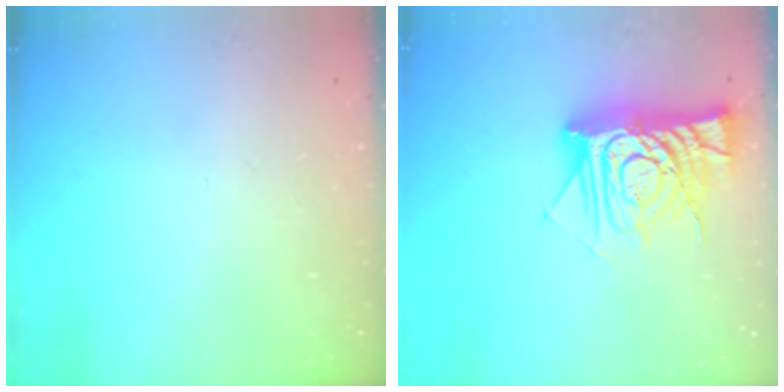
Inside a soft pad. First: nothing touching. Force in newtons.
{"total": 12.6, "press": 12.6, "slide": 1.1}